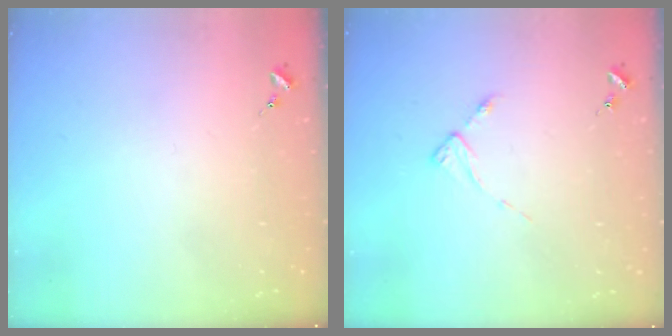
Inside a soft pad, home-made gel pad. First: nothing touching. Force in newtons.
{"total": 2.7, "press": 2.7, "slide": 0.4}